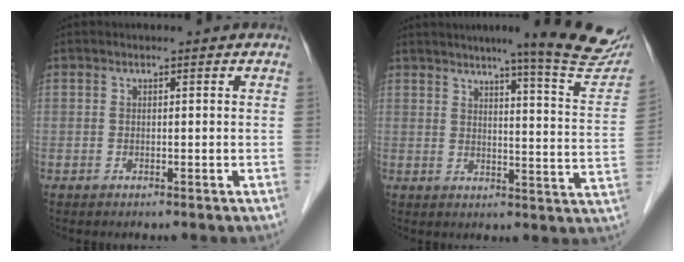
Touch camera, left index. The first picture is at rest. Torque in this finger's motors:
{"motor_torque": [0.98, -1.16, 0.49, 0.09]}